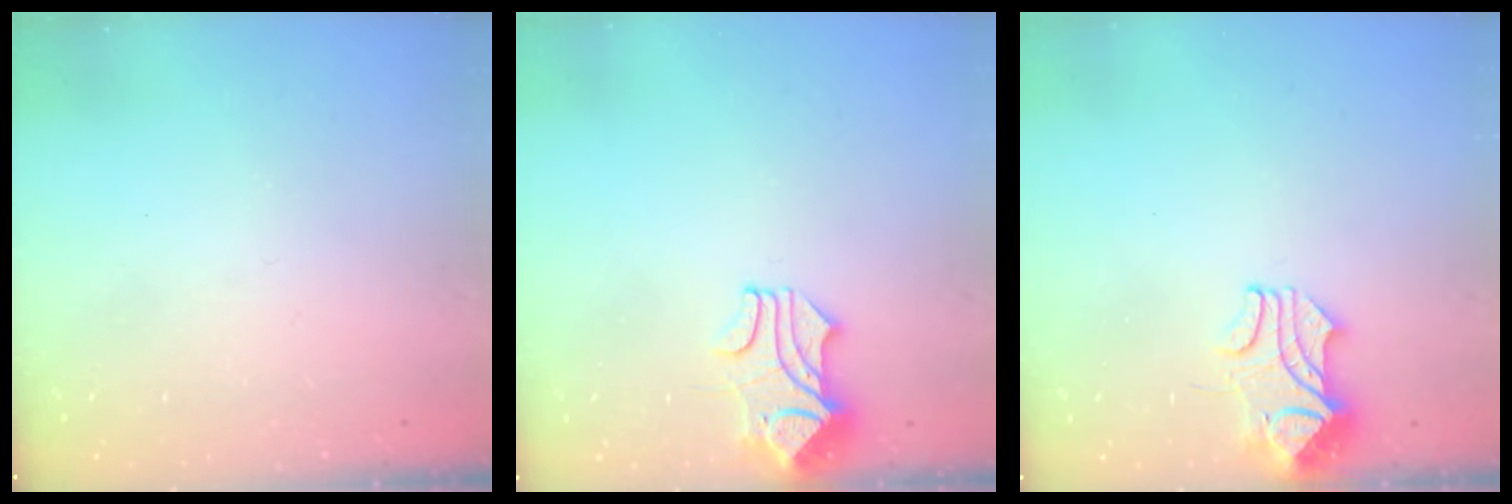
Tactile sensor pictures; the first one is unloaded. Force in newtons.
{"total": 1.7, "press": 1.2, "slide": 1.1}
{"total": 2.2, "press": 2.0, "slide": 0.9}